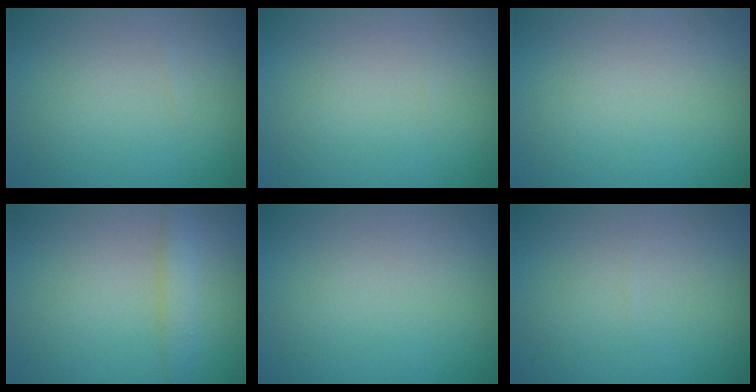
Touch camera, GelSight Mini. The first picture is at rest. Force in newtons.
{"total": 0.0}
{"total": 0.0}
{"total": 2.2, "press": 2.2, "slide": 0.1}
{"total": 0.0}
{"total": 0.0}